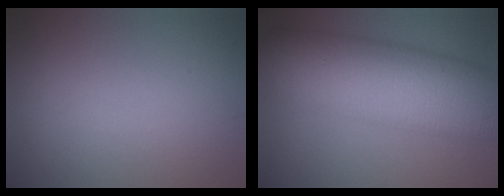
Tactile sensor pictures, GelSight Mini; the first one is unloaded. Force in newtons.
{"total": 12.1, "press": 12.1, "slide": 0.3}